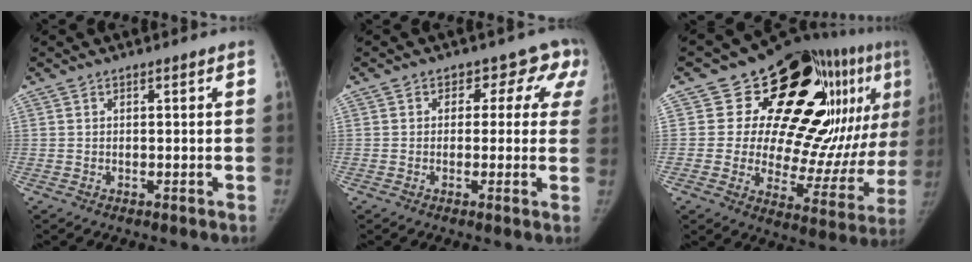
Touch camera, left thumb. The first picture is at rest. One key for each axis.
{"total": 7.1, "fx": 2.7, "fy": 5.5, "fz": 3.5, "tx": 0.014, "ty": 0.003, "tz": 0.010}
{"total": 27.0, "fx": 10.3, "fy": 14.2, "fz": 20.5, "tx": -0.217, "ty": -0.015, "tz": 0.158}